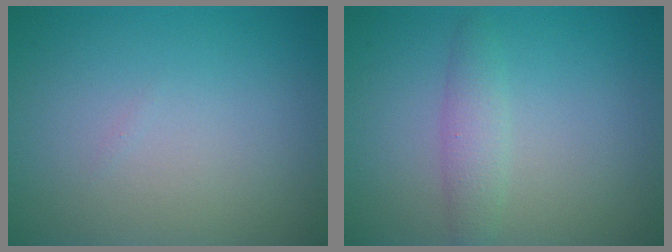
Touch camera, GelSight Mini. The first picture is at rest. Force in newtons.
{"total": 2.0, "press": 2.0, "slide": 0.1}